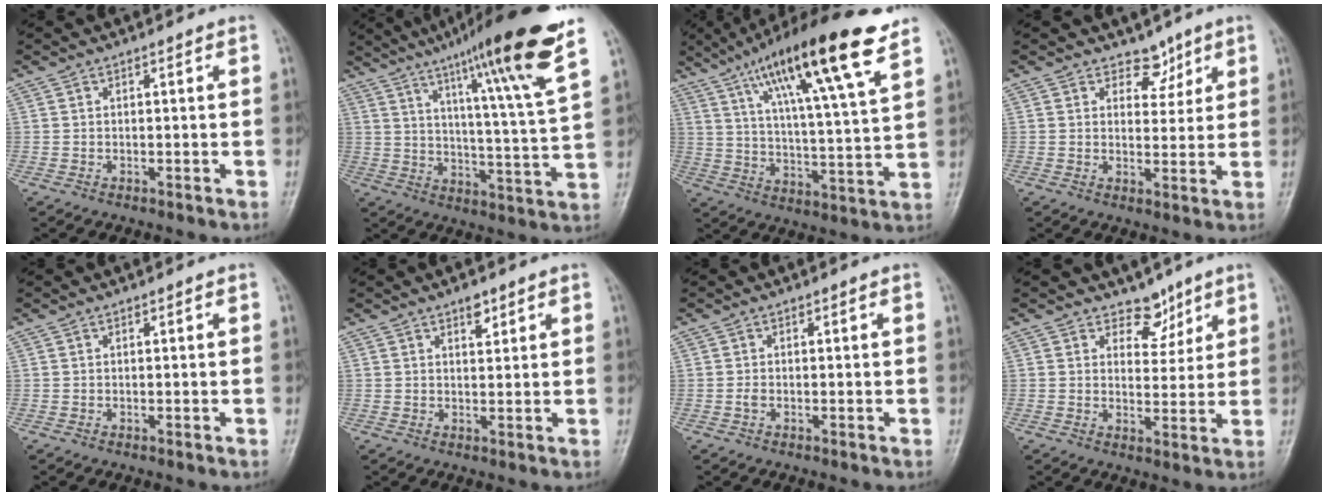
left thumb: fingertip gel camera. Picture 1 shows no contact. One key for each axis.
{"total": 20.8, "fx": 13.4, "fy": 0.5, "fz": 15.9, "tx": -0.220, "ty": -0.056, "tz": 0.195}
{"total": 21.1, "fx": 12.6, "fy": 3.0, "fz": 16.6, "tx": -0.265, "ty": -0.039, "tz": 0.207}
{"total": 4.0, "fx": 2.9, "fy": 2.6, "fz": 1.0, "tx": 0.016, "ty": -0.019, "tz": 0.042}
{"total": 0.0}
{"total": 2.9, "fx": 1.8, "fy": 1.4, "fz": 1.8, "tx": -0.015, "ty": -0.009, "tz": 0.027}
{"total": 1.1, "fx": -0.3, "fy": 0.6, "fz": 0.8, "tx": -0.014, "ty": 0.003, "tz": -0.006}
{"total": 4.9, "fx": 3.6, "fy": 3.0, "fz": 1.2, "tx": 0.015, "ty": -0.026, "tz": 0.057}